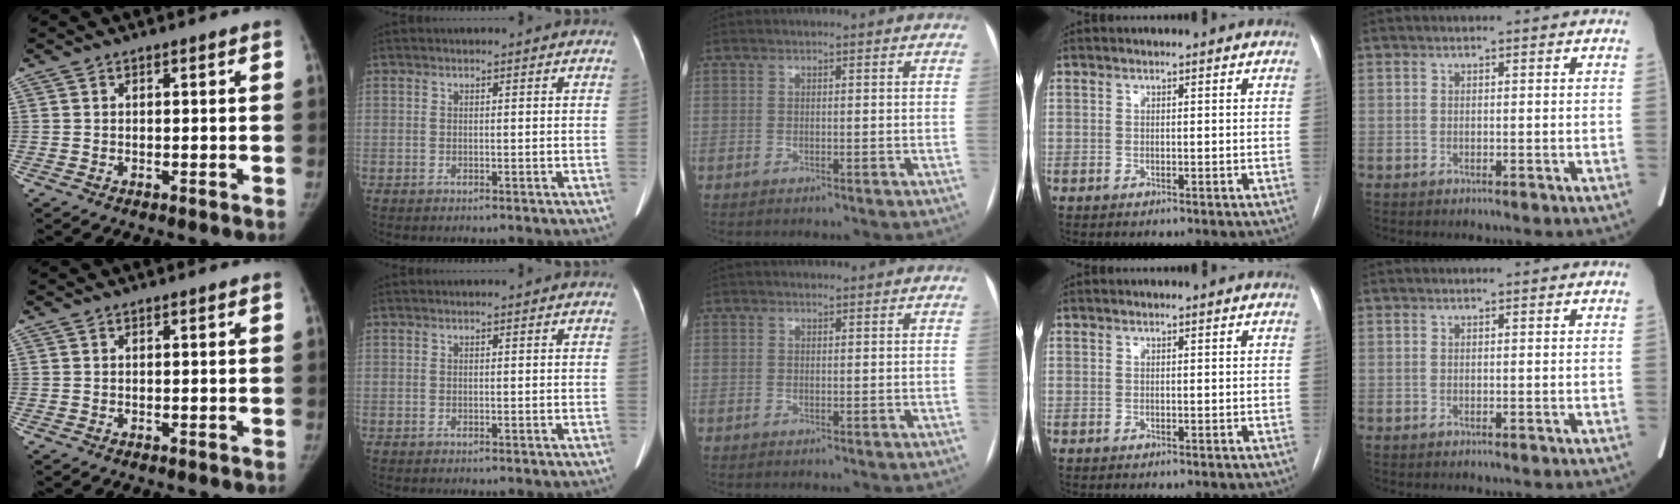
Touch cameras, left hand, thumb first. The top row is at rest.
{"middle": {"total": 1.0, "force": [-0.4, -0.8, -0.5], "torque": [0.004, -0.006, -0.006]}}